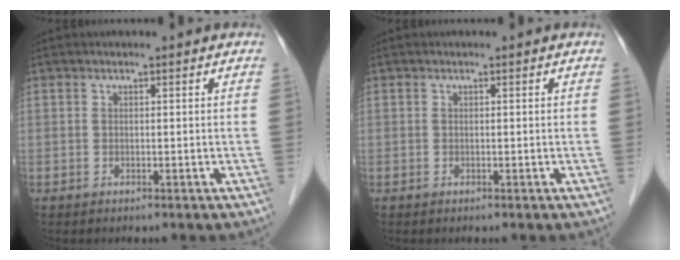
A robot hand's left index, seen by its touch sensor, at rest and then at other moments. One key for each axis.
{"total": 0.0}